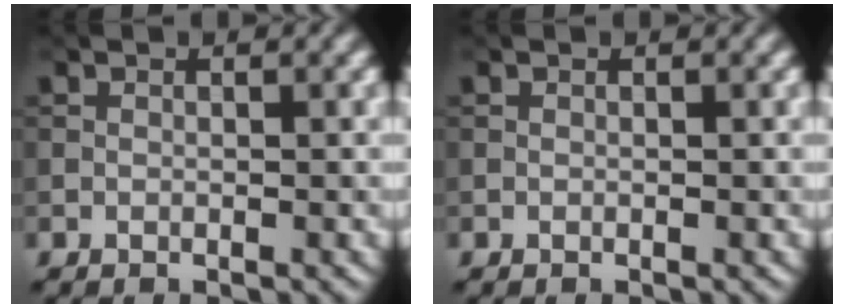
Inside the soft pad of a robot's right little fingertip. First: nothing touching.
{"total": 0.0}